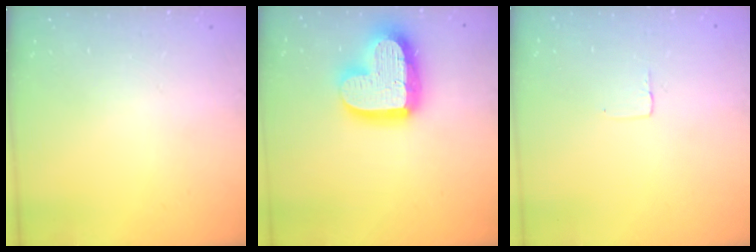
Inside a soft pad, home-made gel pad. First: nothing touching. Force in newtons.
{"total": 19.6, "press": 19.6, "slide": 1.5}
{"total": 2.5, "press": 2.5, "slide": 0.1}